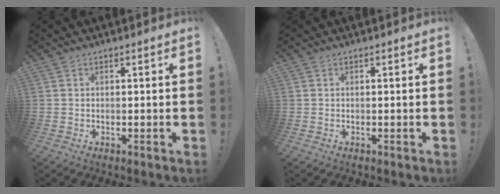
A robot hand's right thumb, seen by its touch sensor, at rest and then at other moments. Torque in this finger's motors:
{"motor_torque": [0.00, 0.00, 0.00, 0.00, 0.00]}